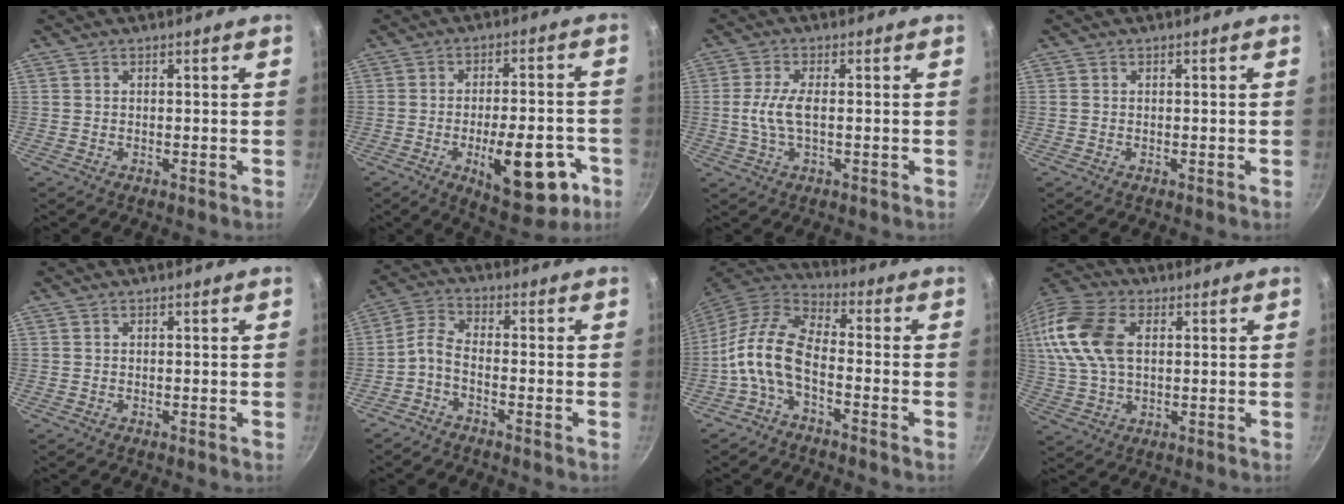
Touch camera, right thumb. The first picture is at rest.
{"total": 16.5, "force": [-6.0, 7.0, 13.6], "torque": [-0.157, 0.022, -0.074]}
{"total": 5.7, "force": [-0.3, 2.2, 5.3], "torque": [-0.122, 0.006, -0.010]}
{"total": 0.0}
{"total": 0.0}
{"total": 4.1, "force": [-2.3, 1.6, 3.1], "torque": [-0.086, 0.032, -0.058]}
{"total": 11.0, "force": [-3.5, 5.5, 8.9], "torque": [-0.180, 0.041, -0.083]}
{"total": 17.2, "force": [3.5, 11.0, 12.8], "torque": [-0.268, 0.019, 0.059]}